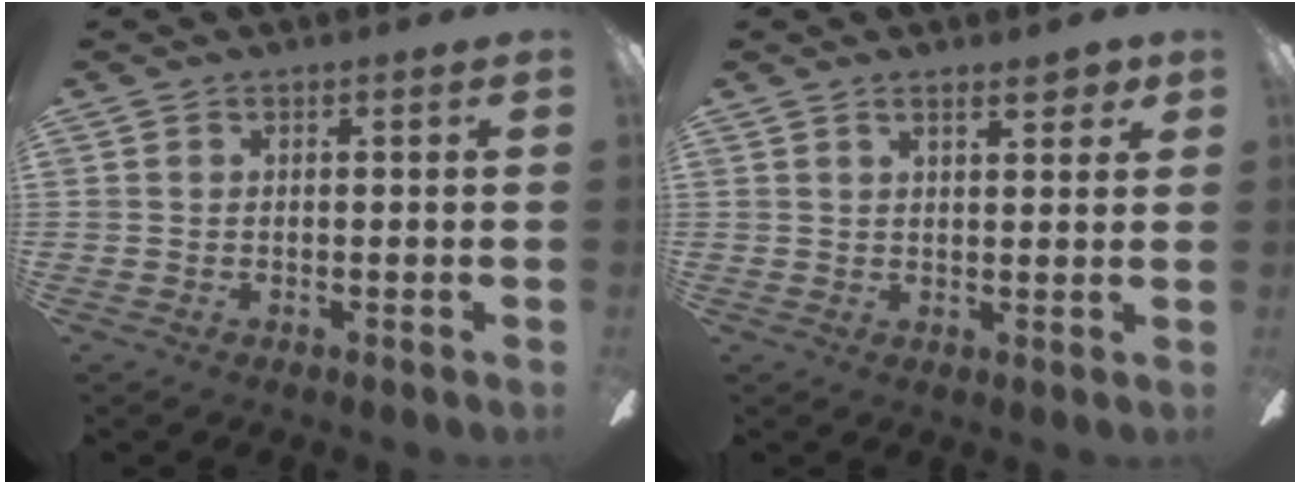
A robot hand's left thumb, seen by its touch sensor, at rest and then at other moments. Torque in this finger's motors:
{"motor_torque": [-0.03, -0.04, 0.04, 0.06, -0.02]}